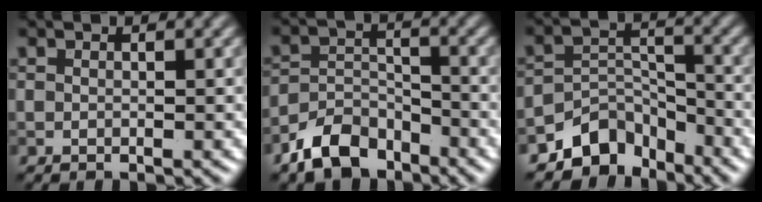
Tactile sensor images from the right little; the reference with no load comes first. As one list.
[{"total": 5.5, "force": [-4.2, 2.8, 2.1], "torque": [-0.035, -0.002, -0.086]}, {"total": 5.5, "force": [-4.3, 2.9, 1.6], "torque": [-0.012, -0.003, -0.081]}]